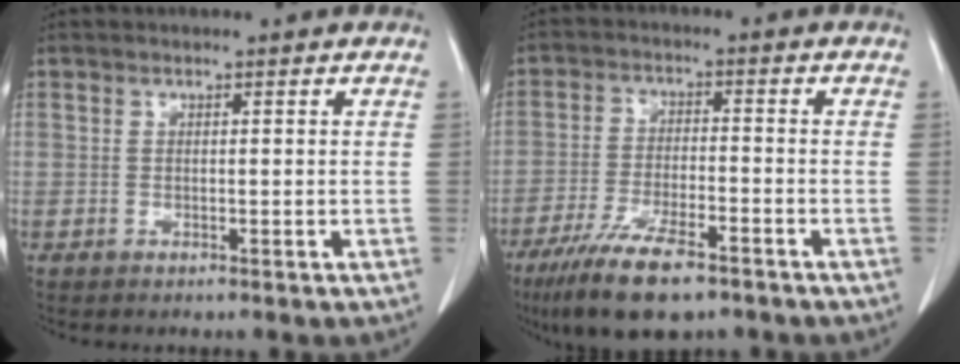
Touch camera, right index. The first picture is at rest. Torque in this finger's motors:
{"motor_torque": [0.79, -0.81, 0.55, 0.17]}